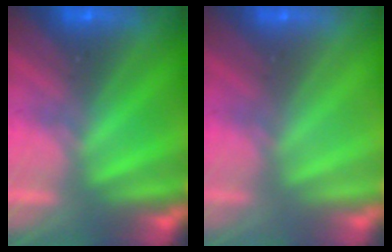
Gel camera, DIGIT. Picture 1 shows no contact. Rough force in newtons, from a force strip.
{"total": 3.3}